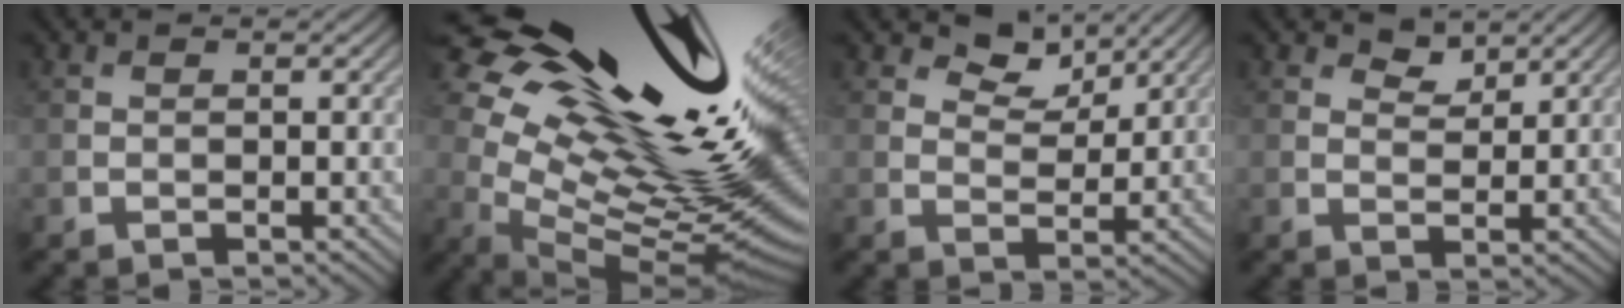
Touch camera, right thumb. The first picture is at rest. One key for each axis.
{"total": 21.1, "fx": 7.8, "fy": 9.1, "fz": 17.3, "tx": -0.263, "ty": 0.026, "tz": 0.146}
{"total": 4.6, "fx": 3.4, "fy": 2.3, "fz": 2.2, "tx": -0.043, "ty": -0.007, "tz": 0.058}
{"total": 2.3, "fx": 1.8, "fy": 1.1, "fz": 0.9, "tx": -0.015, "ty": -0.004, "tz": 0.032}